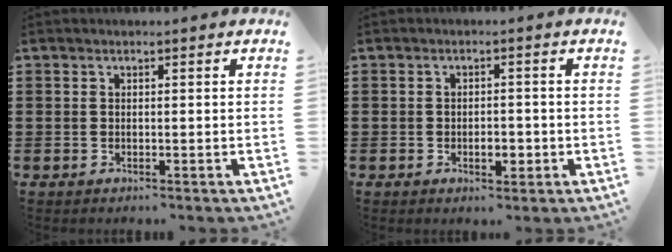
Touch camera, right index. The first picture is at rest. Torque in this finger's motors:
{"motor_torque": [0.06, -0.05, 0.07, 0.01]}